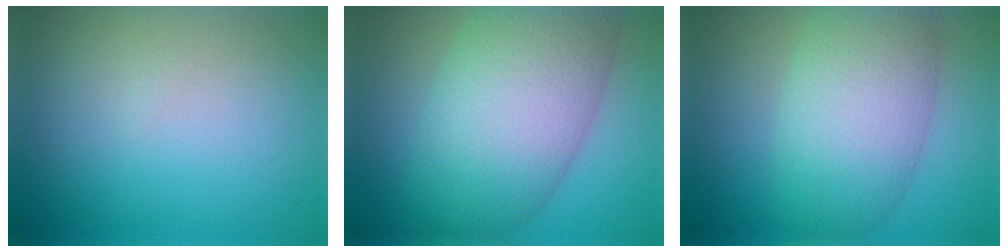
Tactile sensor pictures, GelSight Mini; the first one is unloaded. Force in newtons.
{"total": 10.8, "press": 10.8, "slide": 0.4}
{"total": 7.6, "press": 7.6, "slide": 0.2}